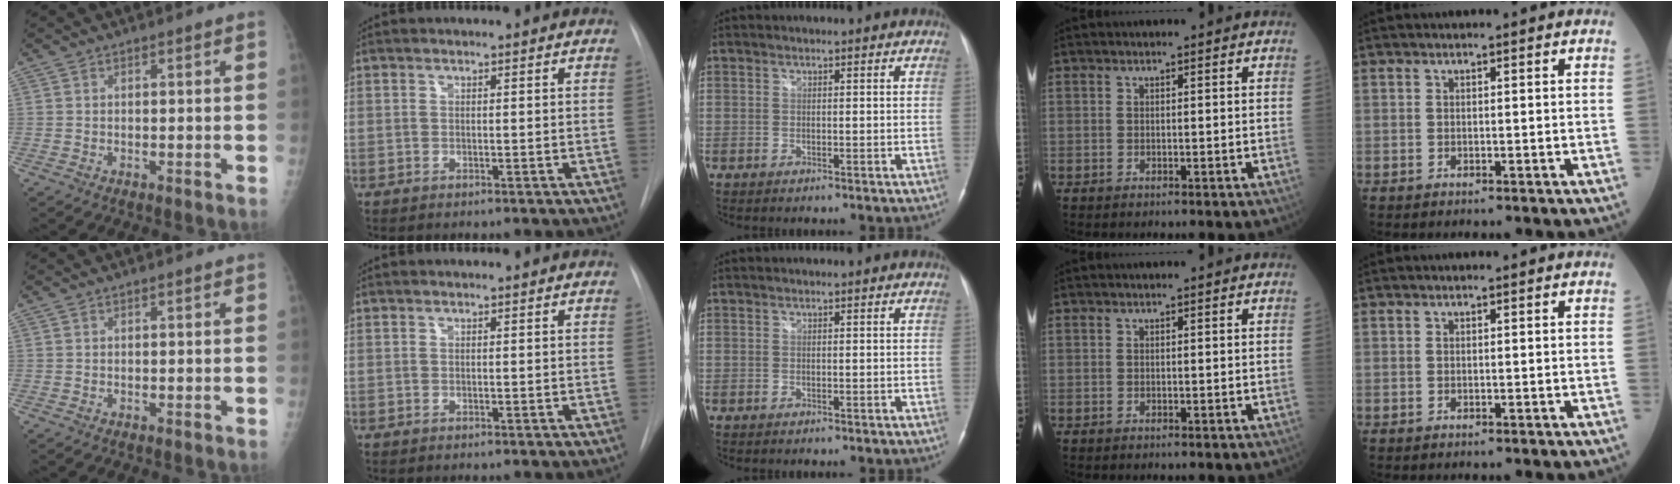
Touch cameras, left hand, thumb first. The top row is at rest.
{}